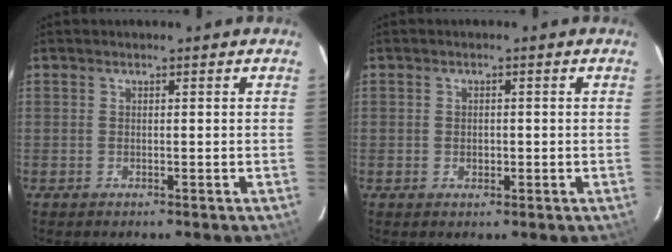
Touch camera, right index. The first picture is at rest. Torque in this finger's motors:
{"motor_torque": [0.04, 0.10, -0.03, -0.06]}